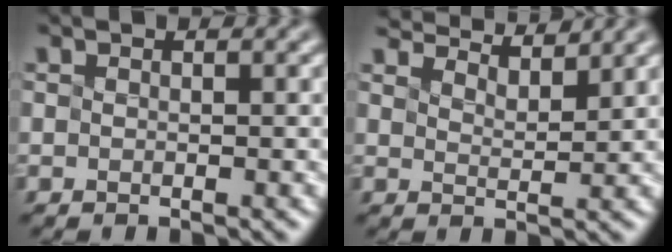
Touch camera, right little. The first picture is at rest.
{"total": 6.0, "force": [5.8, 0.7, 1.6], "torque": [-0.023, 0.024, 0.075]}